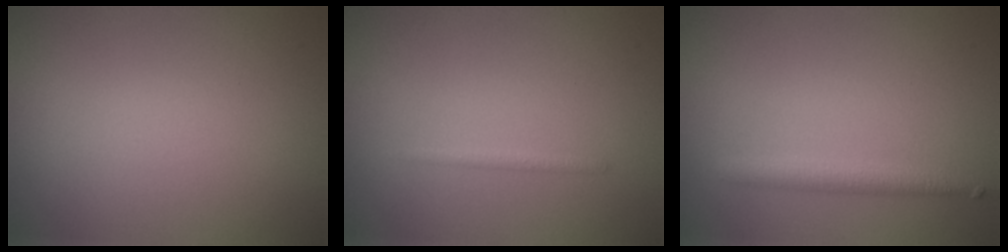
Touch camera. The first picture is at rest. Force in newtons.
{"total": 0.8, "press": 0.8, "slide": 0.0}
{"total": 2.3, "press": 2.3, "slide": 0.1}